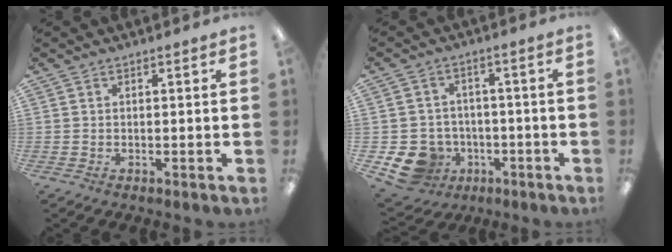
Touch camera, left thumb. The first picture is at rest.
{"total": 9.7, "force": [-4.4, 8.1, 3.2], "torque": [-0.090, 0.021, -0.072]}